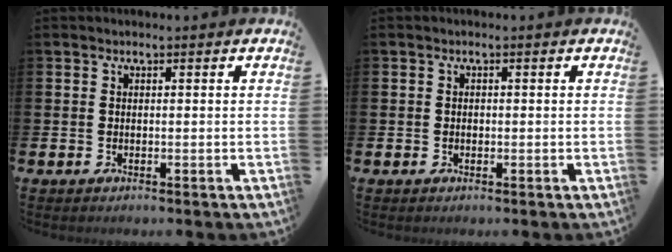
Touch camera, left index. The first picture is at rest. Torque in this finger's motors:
{"motor_torque": [-0.09, 0.03, -0.02, -0.01]}